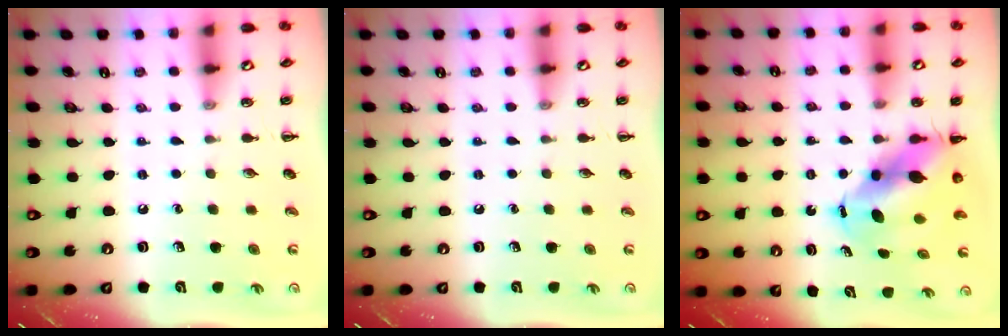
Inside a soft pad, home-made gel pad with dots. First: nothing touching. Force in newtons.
{"total": 0.0}
{"total": 9.5, "press": 9.1, "slide": 2.7}